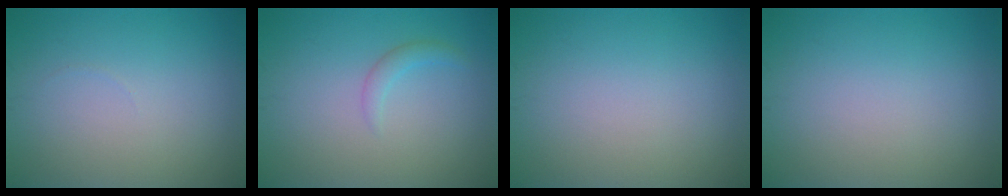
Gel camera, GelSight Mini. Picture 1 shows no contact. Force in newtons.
{"total": 1.2, "press": 1.2, "slide": 0.1}
{"total": 0.0}
{"total": 0.0}